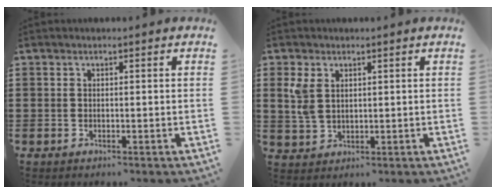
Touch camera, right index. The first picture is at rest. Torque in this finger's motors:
{"motor_torque": [0.16, -0.05, 0.11, 0.06]}